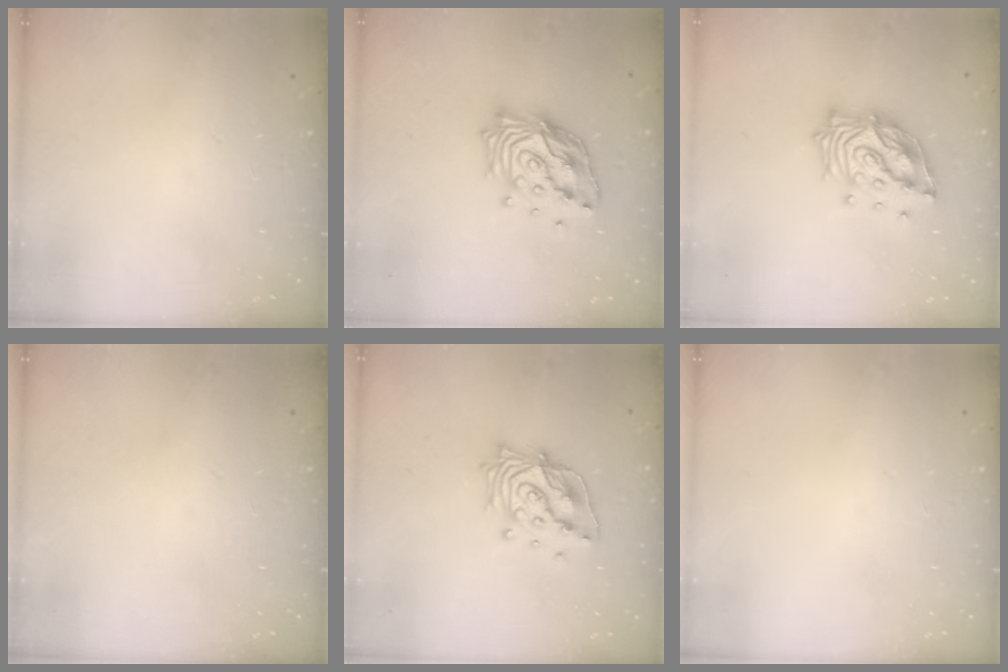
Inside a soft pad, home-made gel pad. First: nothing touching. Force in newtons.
{"total": 18.0, "press": 17.9, "slide": 2.4}
{"total": 14.1, "press": 14.0, "slide": 1.4}
{"total": 0.0}
{"total": 15.3, "press": 15.2, "slide": 1.1}
{"total": 0.0}